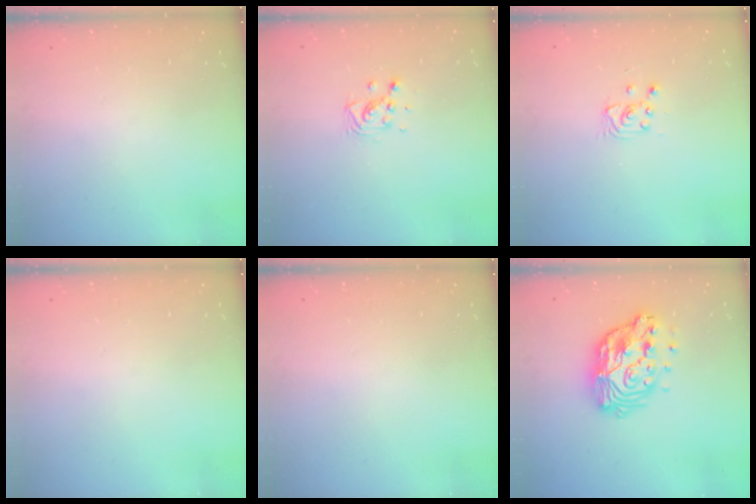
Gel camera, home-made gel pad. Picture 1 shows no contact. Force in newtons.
{"total": 6.3, "press": 6.1, "slide": 1.7}
{"total": 2.9, "press": 2.9, "slide": 0.4}
{"total": 0.0}
{"total": 0.0}
{"total": 15.5, "press": 15.5, "slide": 1.3}